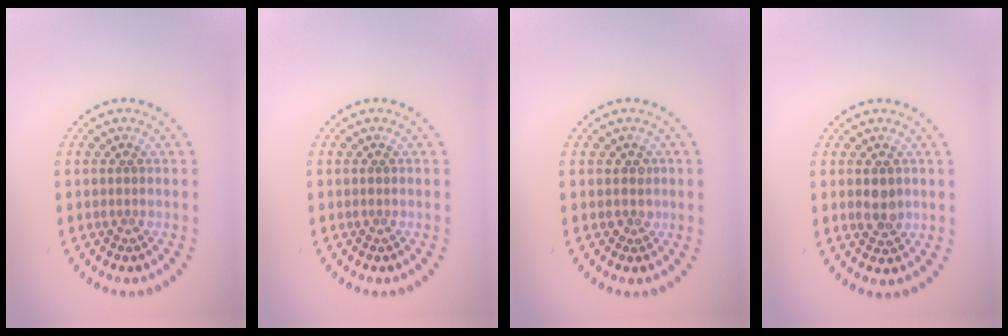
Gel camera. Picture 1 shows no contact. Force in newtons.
{"total": 0.0}
{"total": 0.8, "press": 0.6, "slide": 0.6}
{"total": 1.9, "press": 1.9, "slide": 0.3}